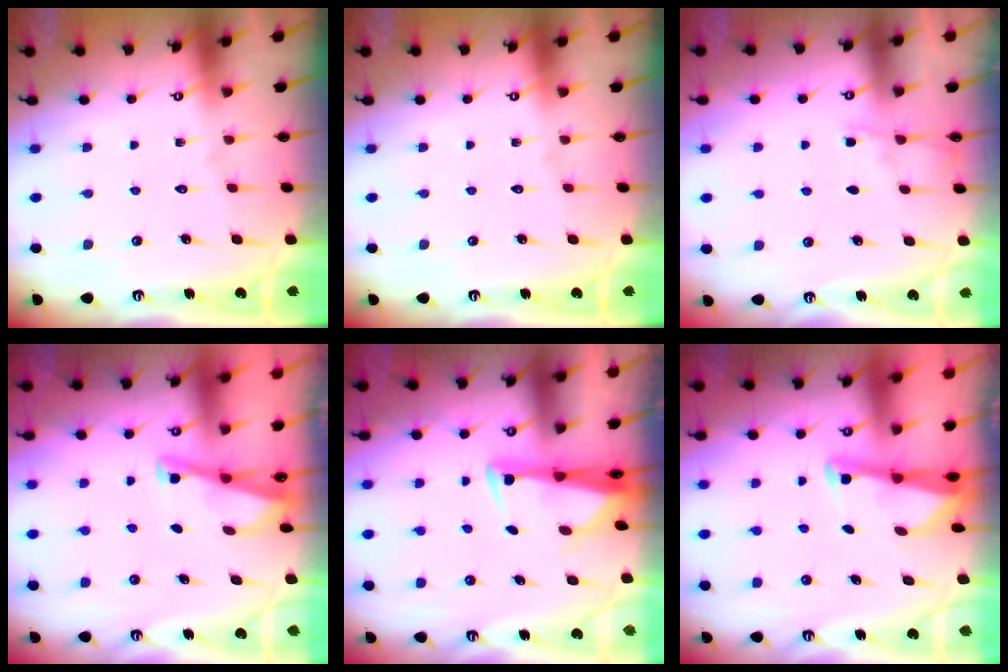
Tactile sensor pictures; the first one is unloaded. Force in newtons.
{"total": 0.0}
{"total": 2.5, "press": 2.5, "slide": 0.4}
{"total": 2.9, "press": 2.9, "slide": 0.3}
{"total": 2.8, "press": 2.7, "slide": 0.9}
{"total": 2.9, "press": 2.9, "slide": 0.2}